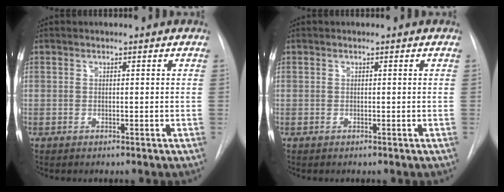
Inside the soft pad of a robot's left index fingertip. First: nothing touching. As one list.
[{"total": 0.0}]